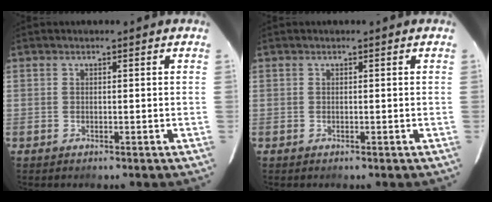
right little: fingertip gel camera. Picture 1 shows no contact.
{"total": 0.0}